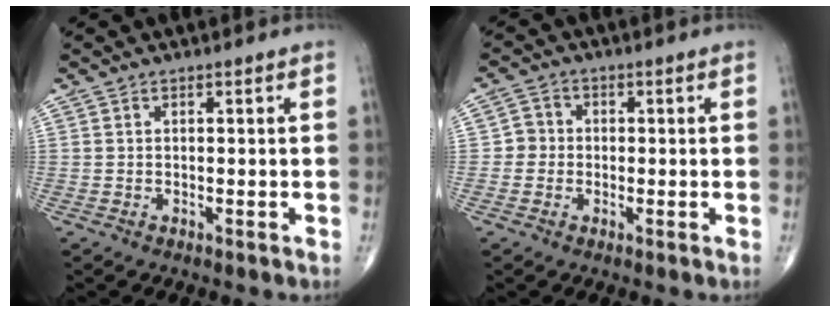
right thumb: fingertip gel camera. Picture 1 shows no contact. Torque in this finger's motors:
{"motor_torque": [-0.31, 0.22, -0.06, 0.04, -0.05]}